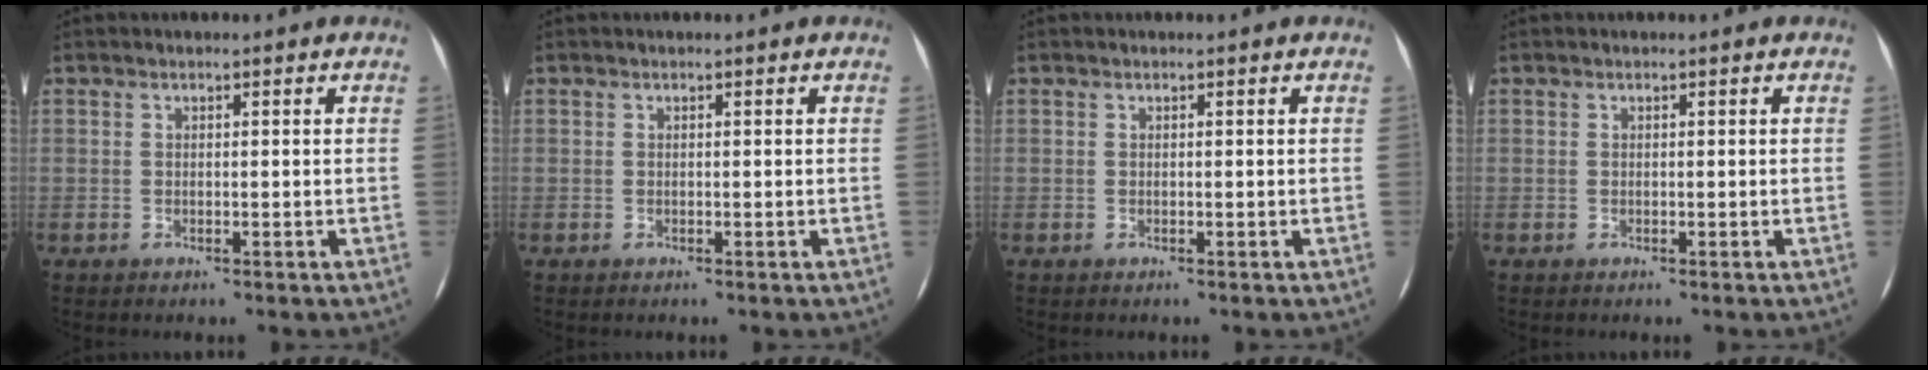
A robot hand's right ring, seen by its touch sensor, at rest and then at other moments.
{"total": 0.0}
{"total": 0.0}
{"total": 0.0}